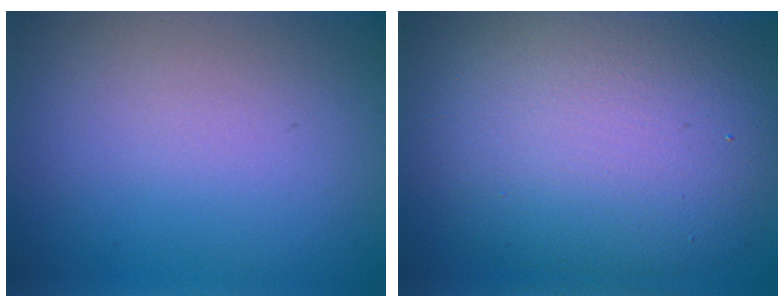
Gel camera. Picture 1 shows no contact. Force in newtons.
{"total": 11.8, "press": 11.7, "slide": 0.9}